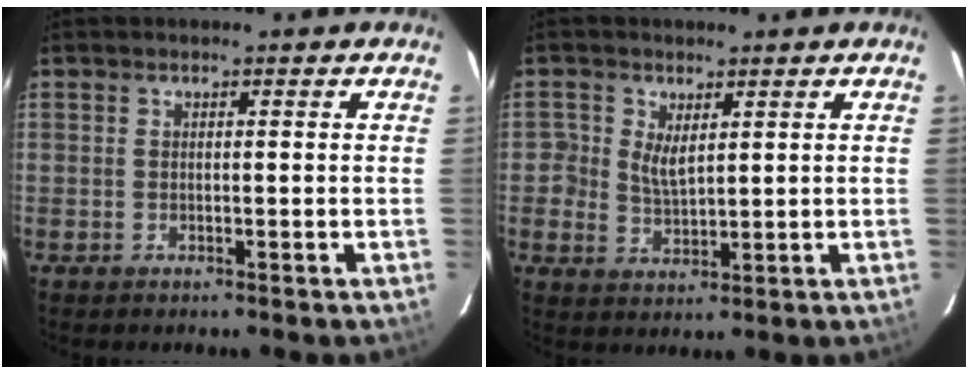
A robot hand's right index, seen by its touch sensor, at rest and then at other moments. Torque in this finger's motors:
{"motor_torque": [0.09, 0.09, 0.01, 0.04]}